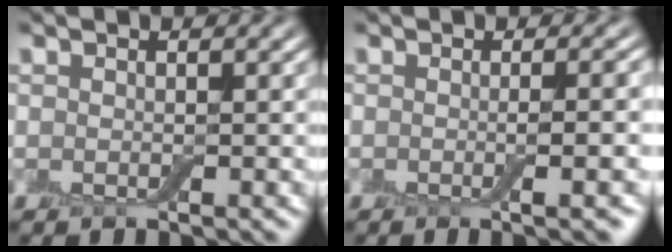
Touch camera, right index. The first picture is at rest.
{"total": 4.7, "force": [-0.5, 1.6, 4.4], "torque": [-0.035, 0.003, -0.009]}